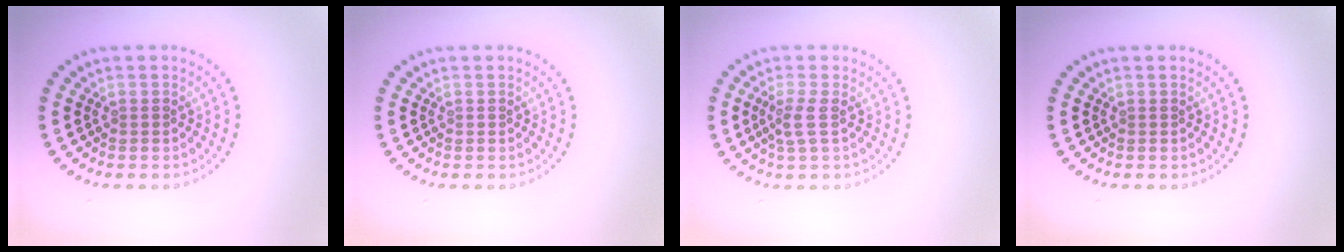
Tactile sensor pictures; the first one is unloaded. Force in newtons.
{"total": 0.0}
{"total": 1.9, "press": 1.5, "slide": 1.1}
{"total": 0.0}